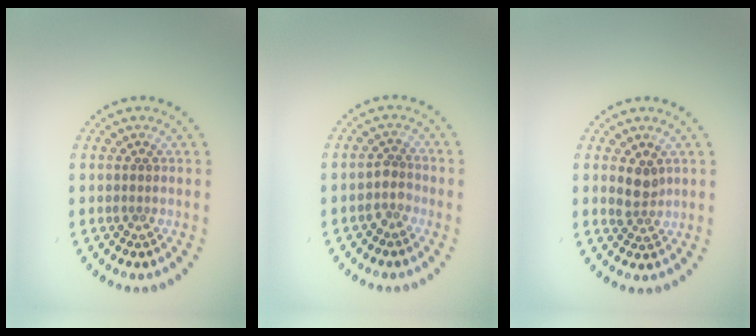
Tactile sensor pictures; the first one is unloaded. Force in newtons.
{"total": 1.6, "press": 1.4, "slide": 0.9}
{"total": 2.2, "press": 2.0, "slide": 0.8}